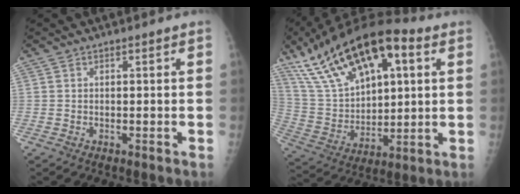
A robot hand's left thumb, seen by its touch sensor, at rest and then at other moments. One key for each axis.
{"total": 25.0, "fx": 11.7, "fy": 11.9, "fz": 18.6, "tx": -0.320, "ty": -0.010, "tz": 0.215}